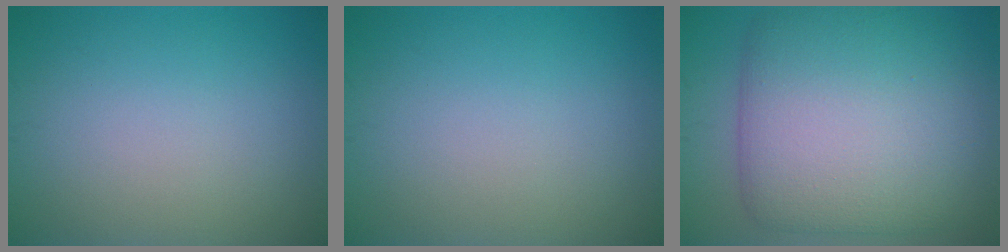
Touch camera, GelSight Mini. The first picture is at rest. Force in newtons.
{"total": 0.0}
{"total": 12.3, "press": 12.3, "slide": 0.5}